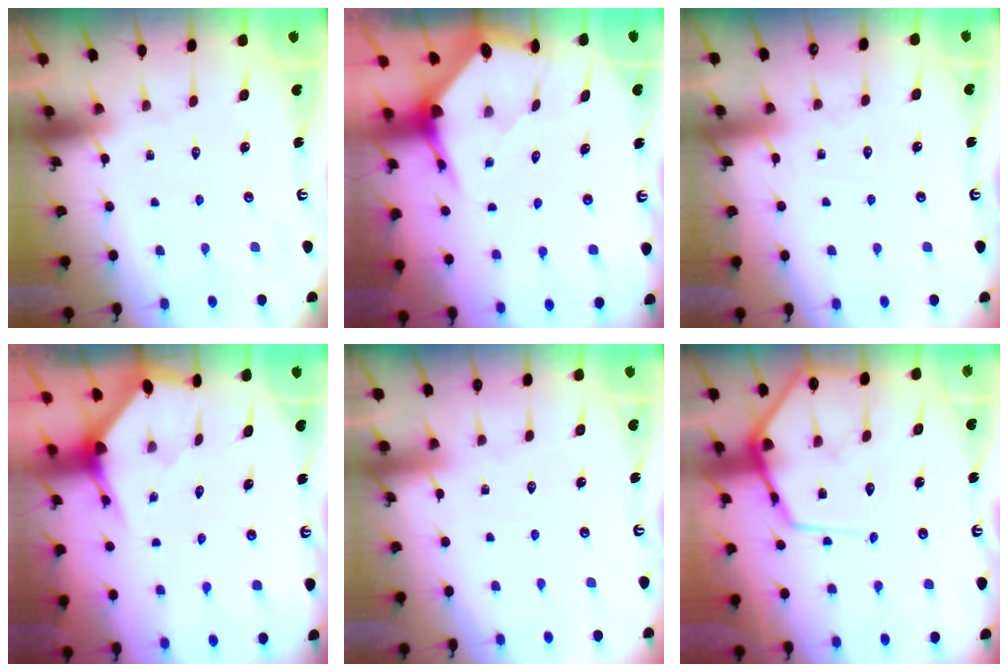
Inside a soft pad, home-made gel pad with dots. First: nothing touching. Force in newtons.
{"total": 3.4, "press": 3.4, "slide": 0.6}
{"total": 4.6, "press": 4.5, "slide": 0.7}
{"total": 3.0, "press": 3.0, "slide": 0.3}
{"total": 2.1, "press": 2.1, "slide": 0.2}
{"total": 13.7, "press": 13.7, "slide": 1.3}